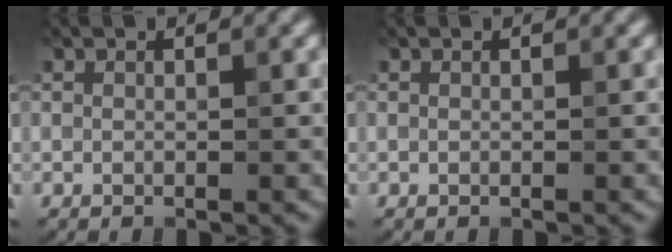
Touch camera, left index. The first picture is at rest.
{"total": 0.0}